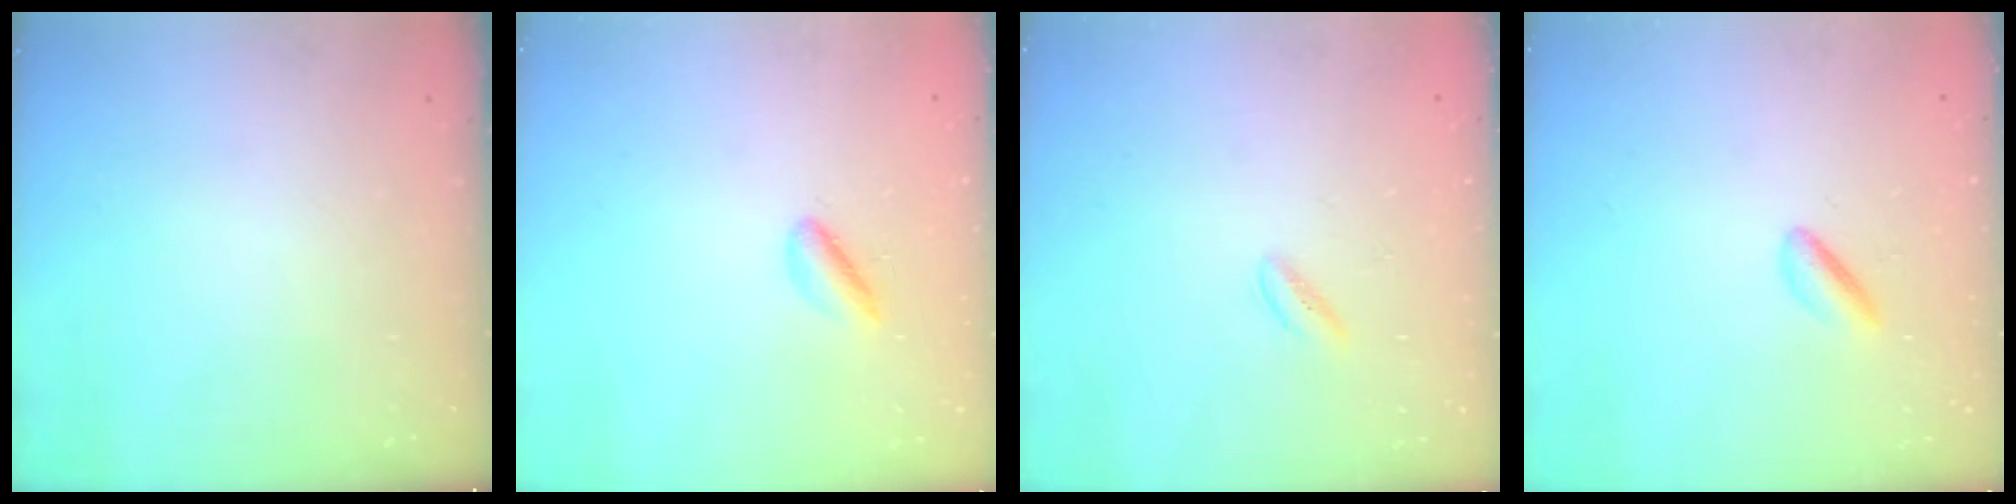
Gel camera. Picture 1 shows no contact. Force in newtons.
{"total": 3.2, "press": 2.9, "slide": 1.3}
{"total": 0.8, "press": 0.5, "slide": 0.6}
{"total": 2.5, "press": 2.3, "slide": 0.9}